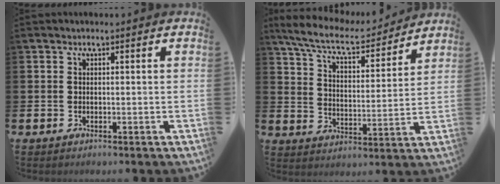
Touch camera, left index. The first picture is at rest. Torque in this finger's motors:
{"motor_torque": [0.96, -1.18, 0.52, 0.14]}